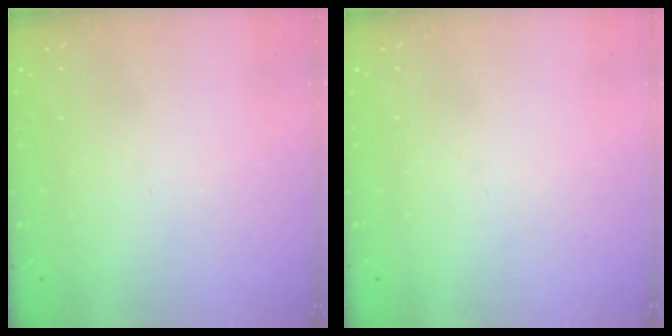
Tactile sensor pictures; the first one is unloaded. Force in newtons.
{"total": 0.0}